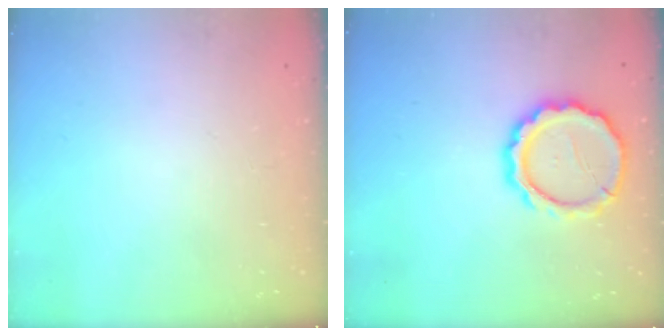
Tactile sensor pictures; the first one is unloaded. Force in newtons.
{"total": 12.6, "press": 12.5, "slide": 1.7}